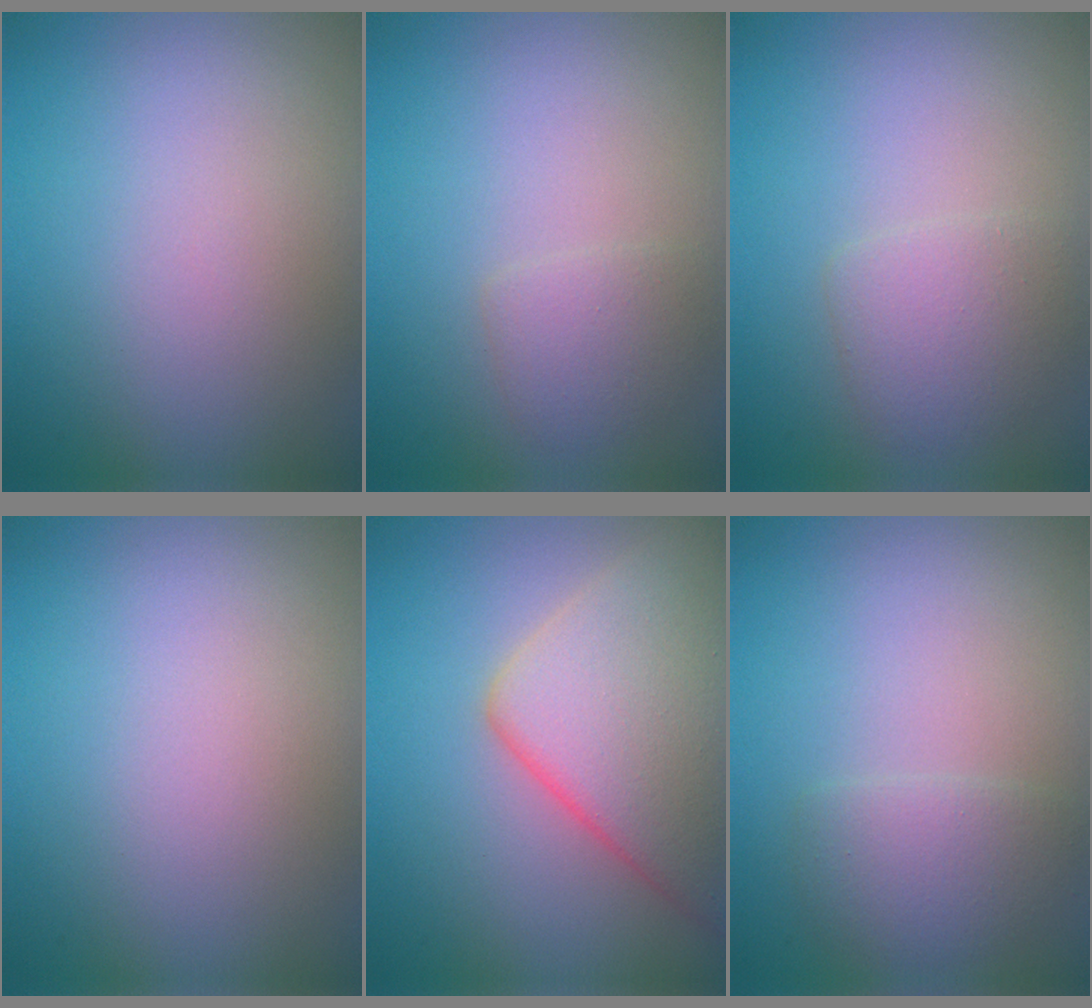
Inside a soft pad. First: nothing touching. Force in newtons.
{"total": 1.7, "press": 1.7, "slide": 0.0}
{"total": 2.6, "press": 2.6, "slide": 0.1}
{"total": 0.0}
{"total": 9.0, "press": 9.0, "slide": 0.3}
{"total": 2.3, "press": 2.2, "slide": 0.1}